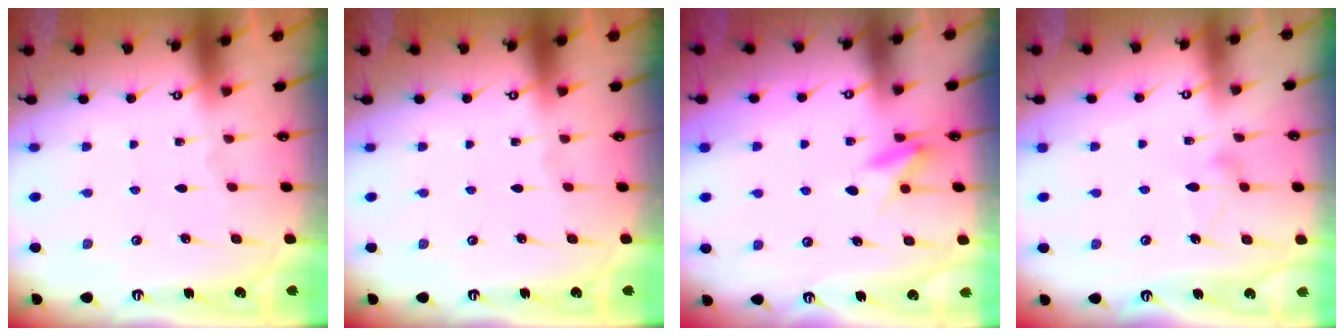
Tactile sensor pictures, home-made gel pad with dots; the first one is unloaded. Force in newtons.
{"total": 0.0}
{"total": 7.7, "press": 7.5, "slide": 1.8}
{"total": 10.3, "press": 10.3, "slide": 0.4}